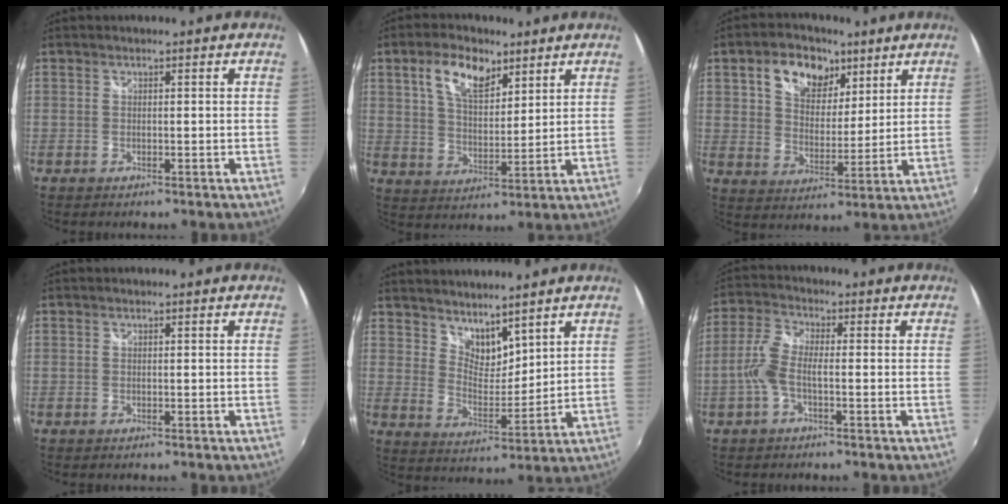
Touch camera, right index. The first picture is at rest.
{"total": 9.4, "force": [5.4, 4.5, 6.3], "torque": [-0.115, 0.012, 0.097]}
{"total": 11.6, "force": [6.2, 7.4, 6.4], "torque": [-0.116, 0.022, 0.105]}
{"total": 0.0}
{"total": 8.1, "force": [6.9, 2.9, 2.9], "torque": [-0.039, -0.001, 0.130]}
{"total": 5.5, "force": [-1.6, 1.7, 5.0], "torque": [-0.117, 0.009, -0.035]}